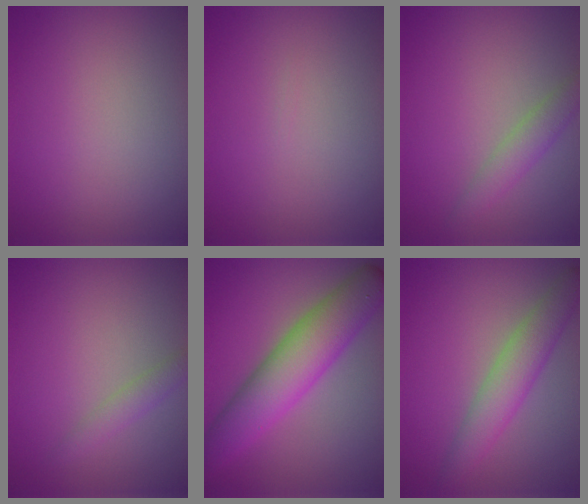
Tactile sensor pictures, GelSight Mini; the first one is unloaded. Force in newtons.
{"total": 0.0}
{"total": 2.2, "press": 2.2, "slide": 0.1}
{"total": 1.5, "press": 1.5, "slide": 0.0}
{"total": 7.5, "press": 7.5, "slide": 0.3}
{"total": 4.0, "press": 4.0, "slide": 0.1}